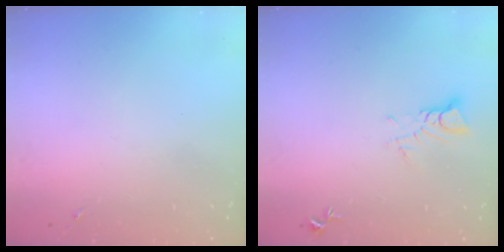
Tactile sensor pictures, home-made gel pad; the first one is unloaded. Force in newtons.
{"total": 3.6, "press": 3.6, "slide": 0.2}